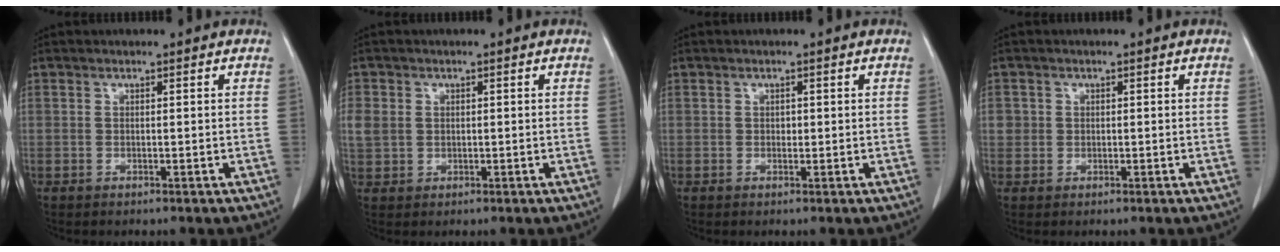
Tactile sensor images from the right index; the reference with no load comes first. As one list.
[{"total": 4.2, "force": [0.7, 3.6, 1.9], "torque": [-0.054, 0.010, 0.020]}, {"total": 0.7, "force": [0.1, 0.6, 0.4], "torque": [-0.006, 0.001, 0.000]}, {"total": 1.9, "force": [0.3, 1.8, 0.3], "torque": [0.005, 0.002, 0.004]}]